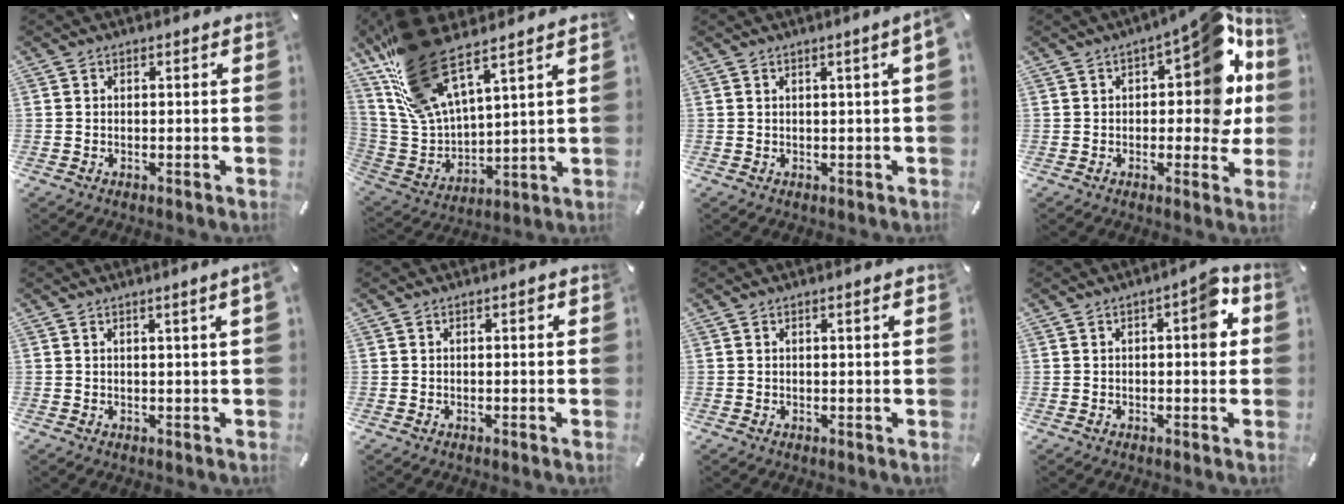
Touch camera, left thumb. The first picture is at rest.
{"total": 18.3, "force": [13.1, 7.0, 10.7], "torque": [-0.237, -0.082, 0.235]}
{"total": 2.3, "force": [0.7, -0.1, 2.1], "torque": [-0.038, -0.003, 0.011]}
{"total": 16.8, "force": [3.9, 8.1, 14.2], "torque": [-0.159, -0.022, 0.059]}
{"total": 2.0, "force": [1.0, -0.3, 1.7], "torque": [-0.030, -0.003, 0.016]}
{"total": 0.7, "force": [0.2, 0.5, 0.5], "torque": [-0.010, 0.005, 0.002]}
{"total": 1.0, "force": [0.4, 0.0, 0.9], "torque": [-0.016, 0.000, 0.007]}
{"total": 6.7, "force": [1.0, 2.6, 6.1], "torque": [-0.059, -0.005, 0.003]}